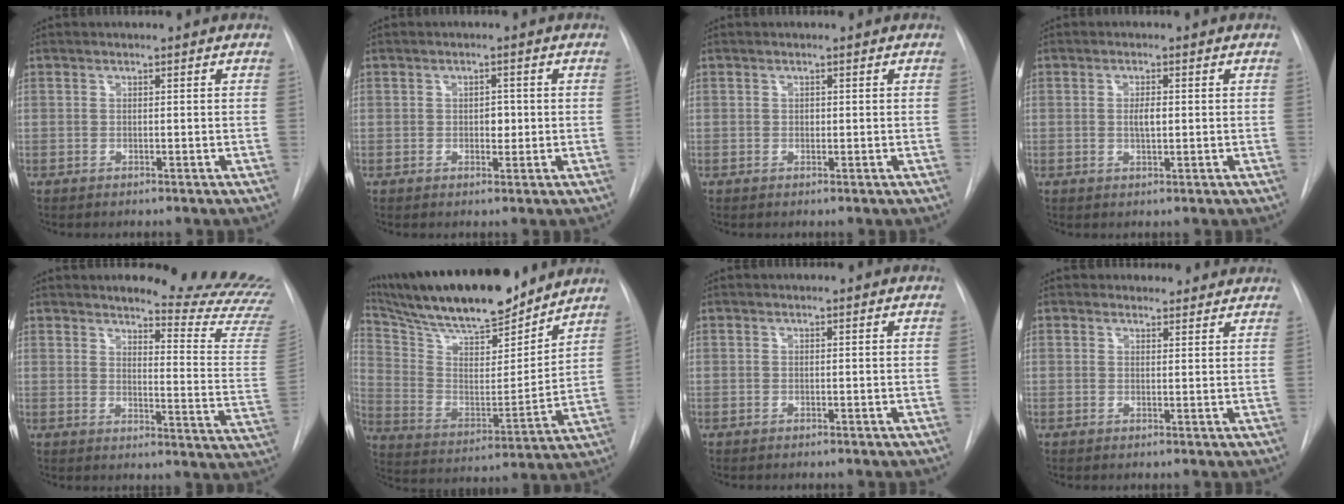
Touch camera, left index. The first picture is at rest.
{"total": 2.0, "force": [-0.5, 1.3, 1.4], "torque": [-0.018, -0.002, -0.005]}
{"total": 0.6, "force": [-0.4, 0.4, 0.2], "torque": [-0.001, -0.002, -0.005]}
{"total": 2.1, "force": [-0.3, 0.6, 2.0], "torque": [-0.037, -0.003, -0.003]}
{"total": 18.2, "force": [17.5, 0.6, 5.0], "torque": [-0.056, -0.161, 0.184]}
{"total": 22.9, "force": [19.9, 4.3, 10.4], "torque": [-0.193, -0.004, 0.324]}
{"total": 0.0}
{"total": 3.3, "force": [2.9, 1.5, -0.2], "torque": [0.010, 0.002, 0.026]}